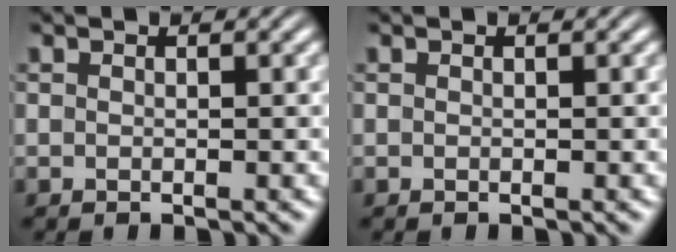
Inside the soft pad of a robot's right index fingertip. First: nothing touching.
{"total": 0.0}